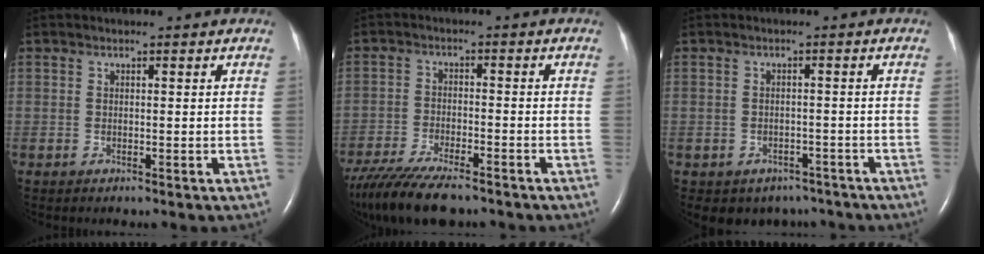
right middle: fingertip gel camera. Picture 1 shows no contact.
{"total": 13.2, "force": [-10.7, 2.8, 7.2], "torque": [-0.136, -0.030, -0.176]}
{"total": 6.1, "force": [-4.7, 3.8, 0.6], "torque": [0.001, 0.015, -0.055]}